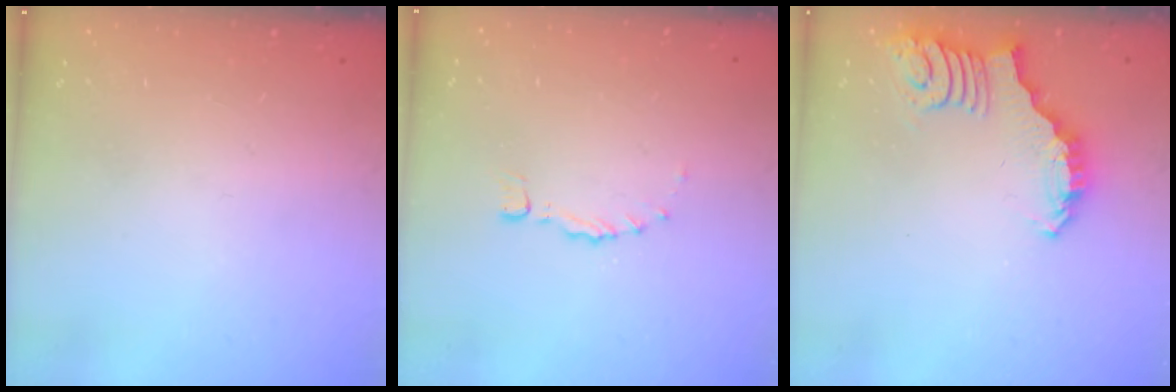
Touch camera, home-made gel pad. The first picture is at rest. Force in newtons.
{"total": 0.0}
{"total": 2.7, "press": 2.7, "slide": 0.5}